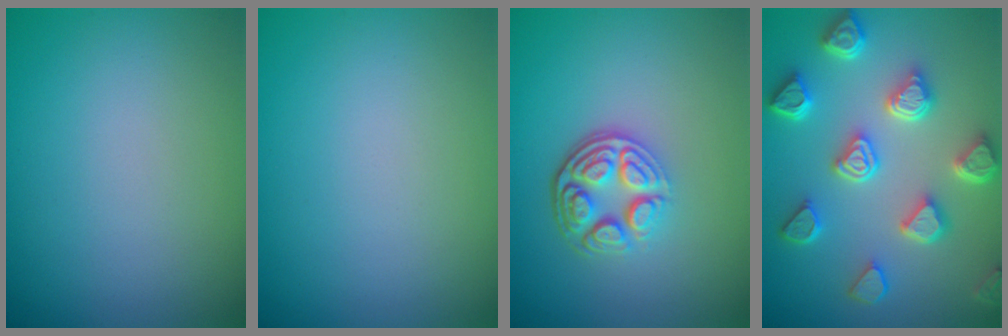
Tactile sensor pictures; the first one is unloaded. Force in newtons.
{"total": 0.0}
{"total": 4.7, "press": 3.4, "slide": 3.1}
{"total": 6.7, "press": 5.4, "slide": 3.9}